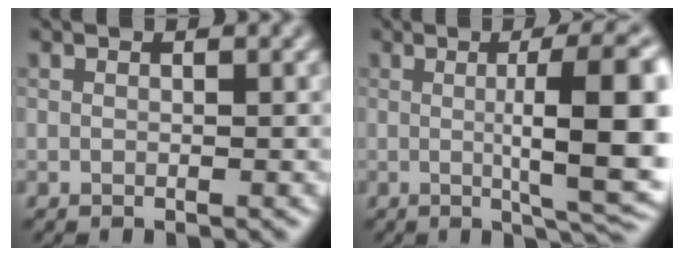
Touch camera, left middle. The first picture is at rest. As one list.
[{"total": 10.5, "force": [0.2, 2.2, 10.3], "torque": [-0.129, 0.001, 0.005]}]